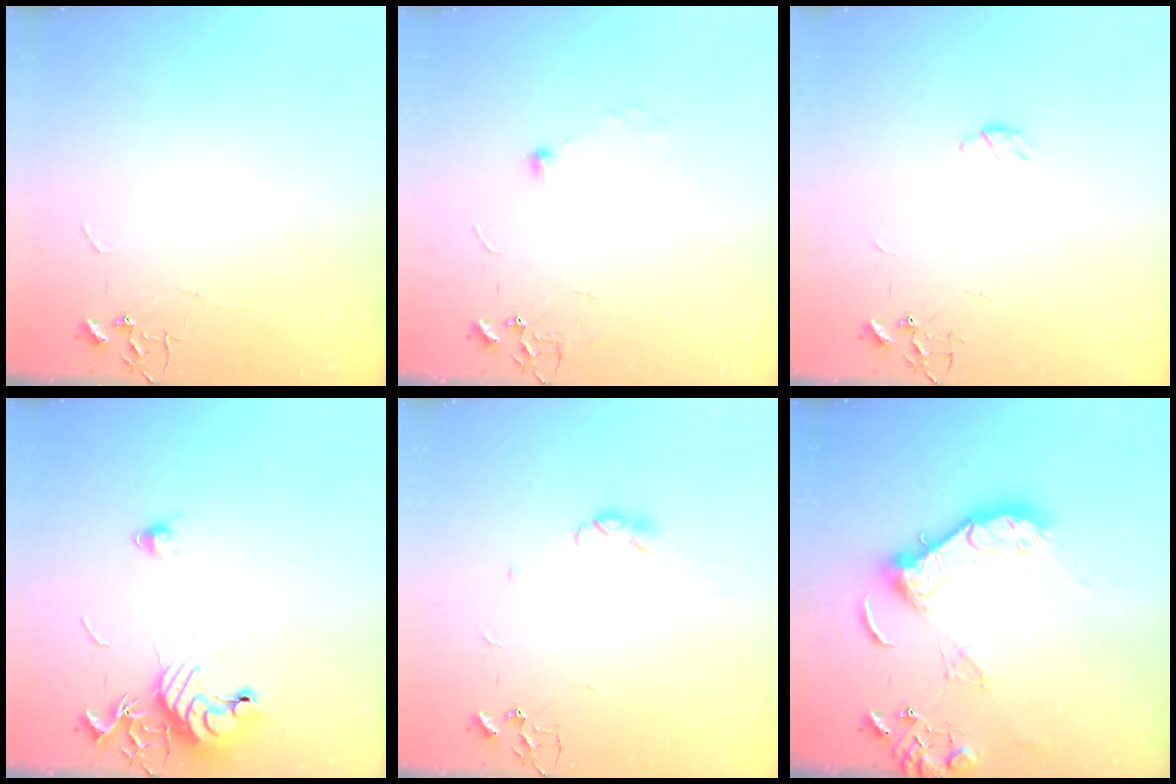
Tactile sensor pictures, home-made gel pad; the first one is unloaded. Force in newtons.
{"total": 5.5, "press": 5.5, "slide": 0.8}
{"total": 4.5, "press": 4.5, "slide": 0.6}
{"total": 11.4, "press": 11.4, "slide": 0.7}
{"total": 5.2, "press": 5.1, "slide": 0.7}
{"total": 14.0, "press": 13.9, "slide": 1.8}